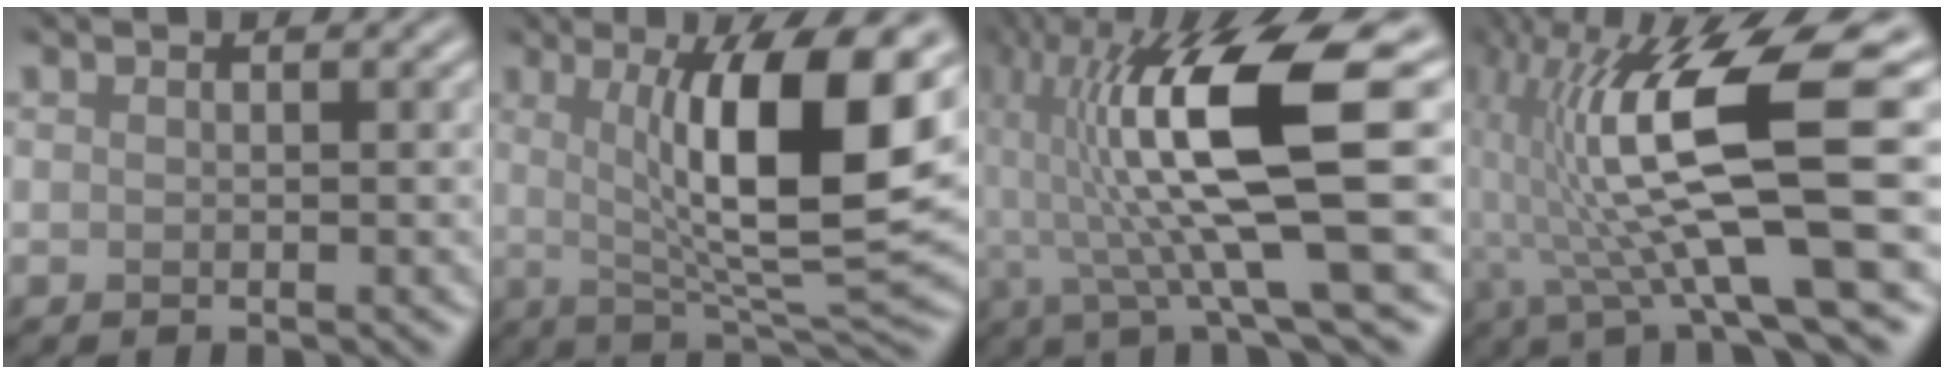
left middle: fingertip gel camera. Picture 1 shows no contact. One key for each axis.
{"total": 11.2, "fx": 2.1, "fy": 2.6, "fz": 10.8, "tx": -0.154, "ty": 0.002, "tz": 0.048}
{"total": 11.7, "fx": 0.6, "fy": 2.2, "fz": 11.5, "tx": -0.209, "ty": 0.014, "tz": 0.024}
{"total": 11.8, "fx": -0.6, "fy": 2.3, "fz": 11.5, "tx": -0.216, "ty": 0.015, "tz": -0.003}